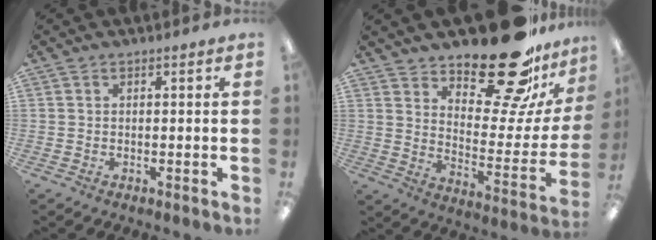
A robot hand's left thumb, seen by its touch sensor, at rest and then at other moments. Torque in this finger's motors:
{"motor_torque": [1.98, 2.10, 1.47, -1.30, 0.04]}